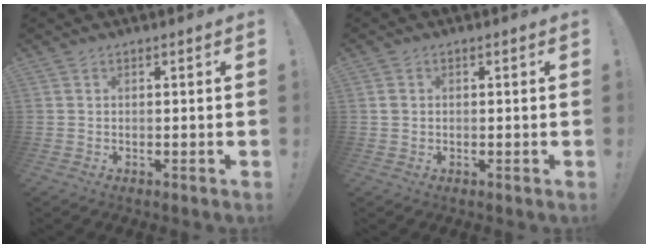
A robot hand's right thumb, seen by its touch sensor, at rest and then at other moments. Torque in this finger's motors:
{"motor_torque": [-0.11, 0.07, -0.10, 0.12, -0.05]}